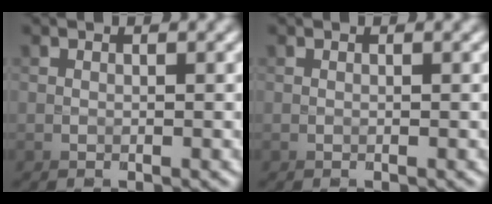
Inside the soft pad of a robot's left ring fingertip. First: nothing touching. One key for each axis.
{"total": 0.0}